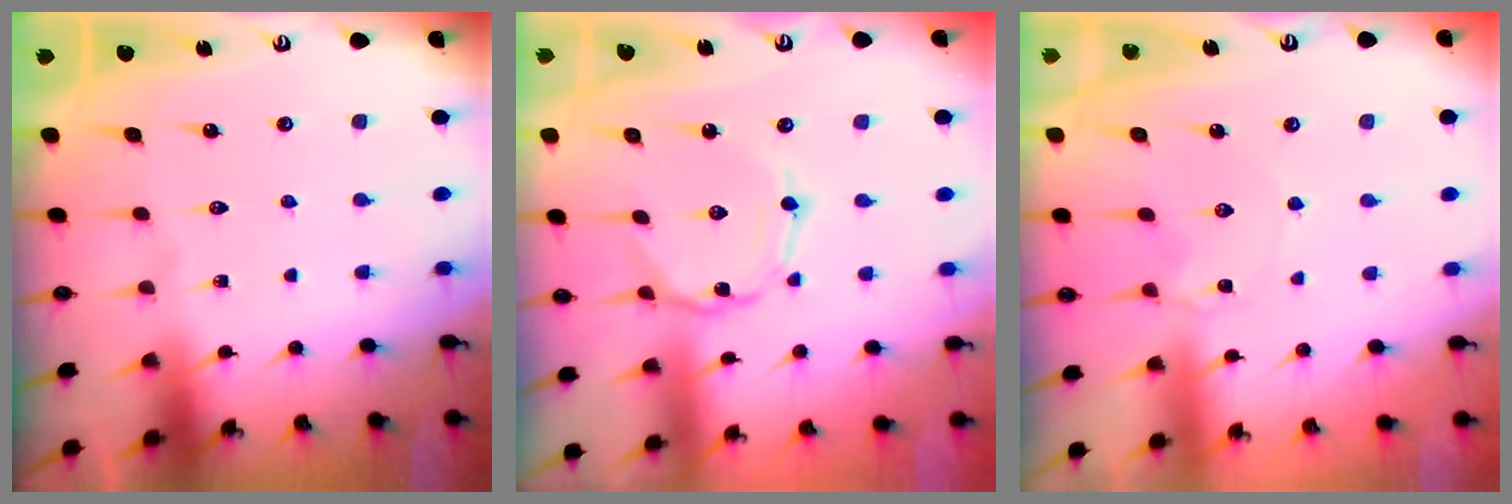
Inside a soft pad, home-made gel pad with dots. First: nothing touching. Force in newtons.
{"total": 1.2, "press": 1.2, "slide": 0.3}
{"total": 2.5, "press": 2.5, "slide": 0.3}